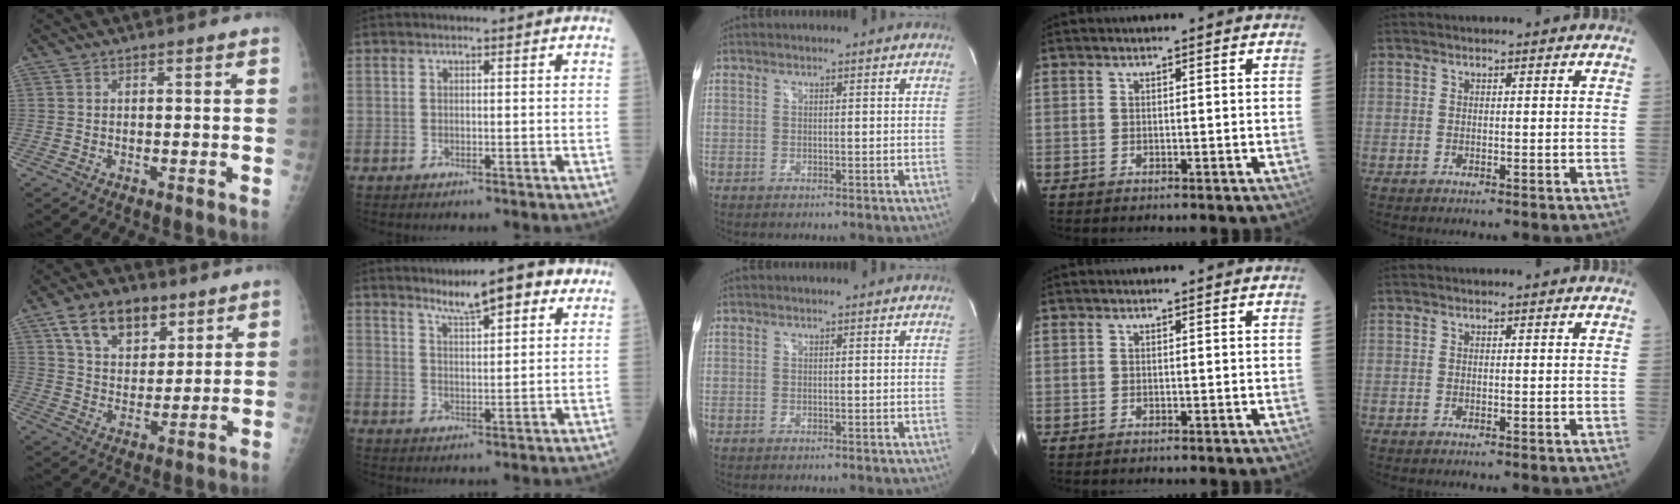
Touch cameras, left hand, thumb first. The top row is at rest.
{"thumb": {"total": 13.2, "force": [7.4, 8.1, 7.4], "torque": [-0.091, -0.031, 0.130]}, "index": {"total": 8.1, "force": [5.8, 1.5, 5.5], "torque": [-0.087, 0.014, 0.091]}}